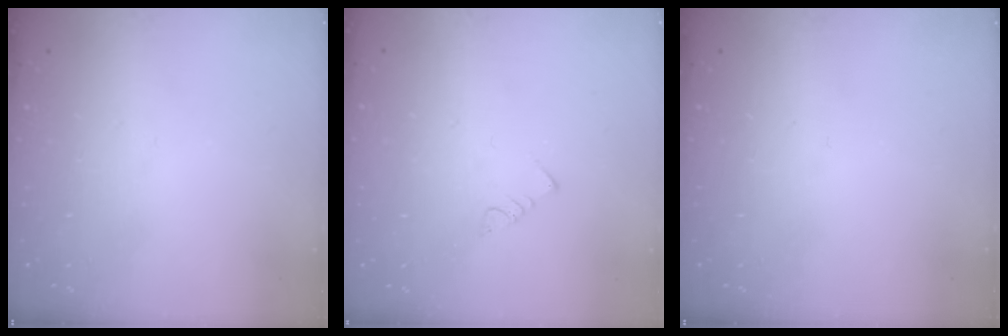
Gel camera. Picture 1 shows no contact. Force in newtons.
{"total": 3.0, "press": 3.0, "slide": 0.2}
{"total": 0.0}